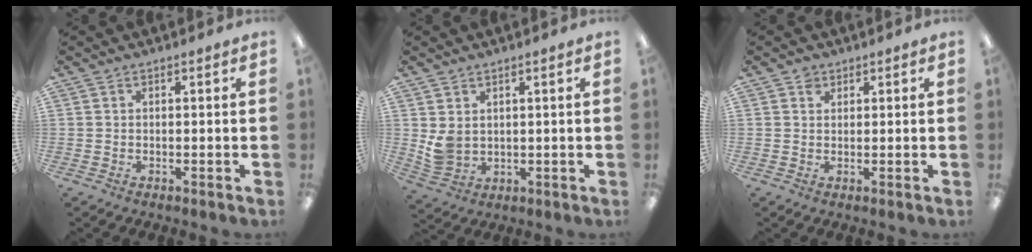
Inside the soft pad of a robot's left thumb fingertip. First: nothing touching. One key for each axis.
{"total": 4.3, "fx": 2.1, "fy": 3.1, "fz": 2.3, "tx": -0.055, "ty": -0.005, "tz": 0.041}
{"total": 1.7, "fx": 1.1, "fy": 1.2, "fz": 0.4, "tx": -0.010, "ty": 0.000, "tz": 0.022}